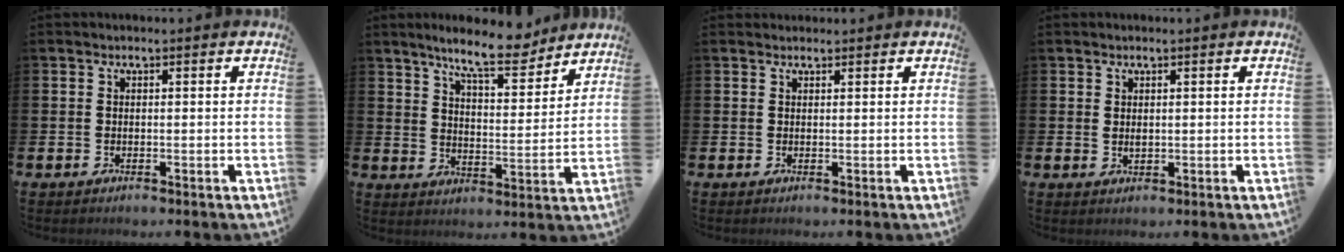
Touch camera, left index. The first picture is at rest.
{"total": 9.6, "force": [8.5, 2.0, 3.9], "torque": [-0.083, -0.043, 0.151]}
{"total": 0.7, "force": [0.7, 0.2, 0.1], "torque": [0.007, -0.001, 0.011]}
{"total": 1.0, "force": [0.8, 0.5, 0.6], "torque": [-0.002, 0.001, 0.011]}